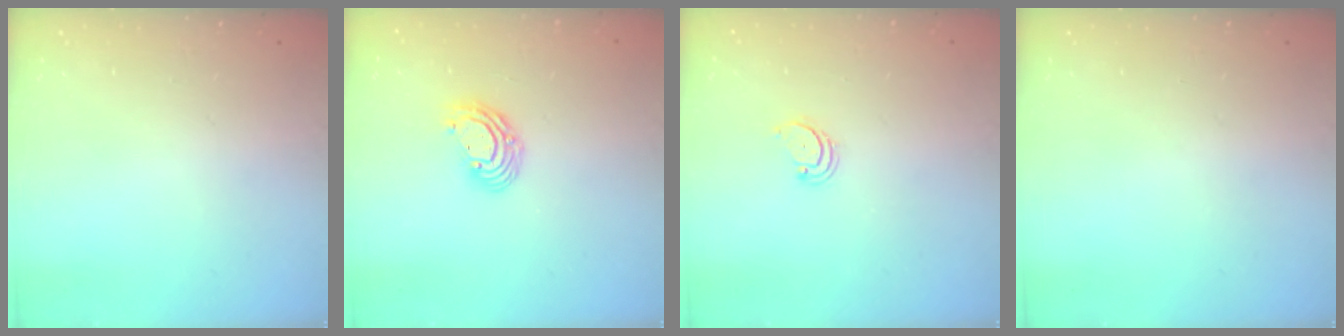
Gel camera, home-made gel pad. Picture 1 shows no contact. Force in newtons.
{"total": 7.6, "press": 7.6, "slide": 0.9}
{"total": 2.6, "press": 2.5, "slide": 0.5}
{"total": 0.0}